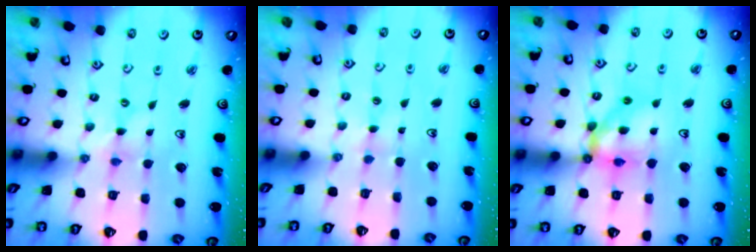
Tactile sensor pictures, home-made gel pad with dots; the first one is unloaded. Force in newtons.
{"total": 2.3, "press": 2.2, "slide": 0.5}
{"total": 12.5, "press": 12.4, "slide": 1.9}